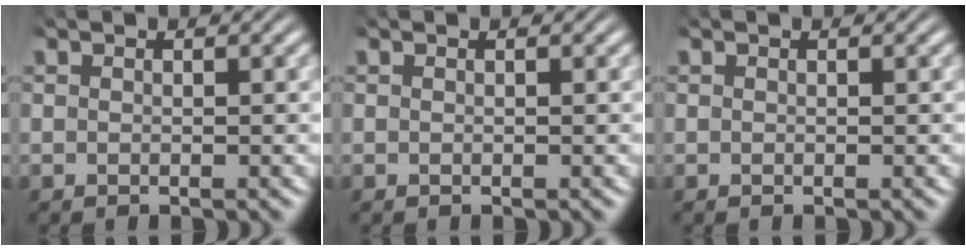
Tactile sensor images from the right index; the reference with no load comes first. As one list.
[{"total": 0.0}, {"total": 0.0}]